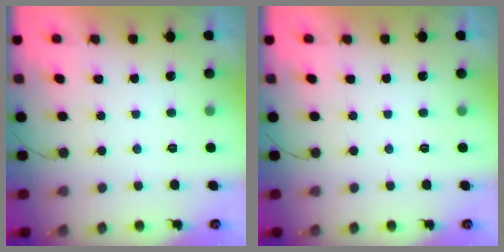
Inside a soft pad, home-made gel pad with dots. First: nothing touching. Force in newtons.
{"total": 0.0}